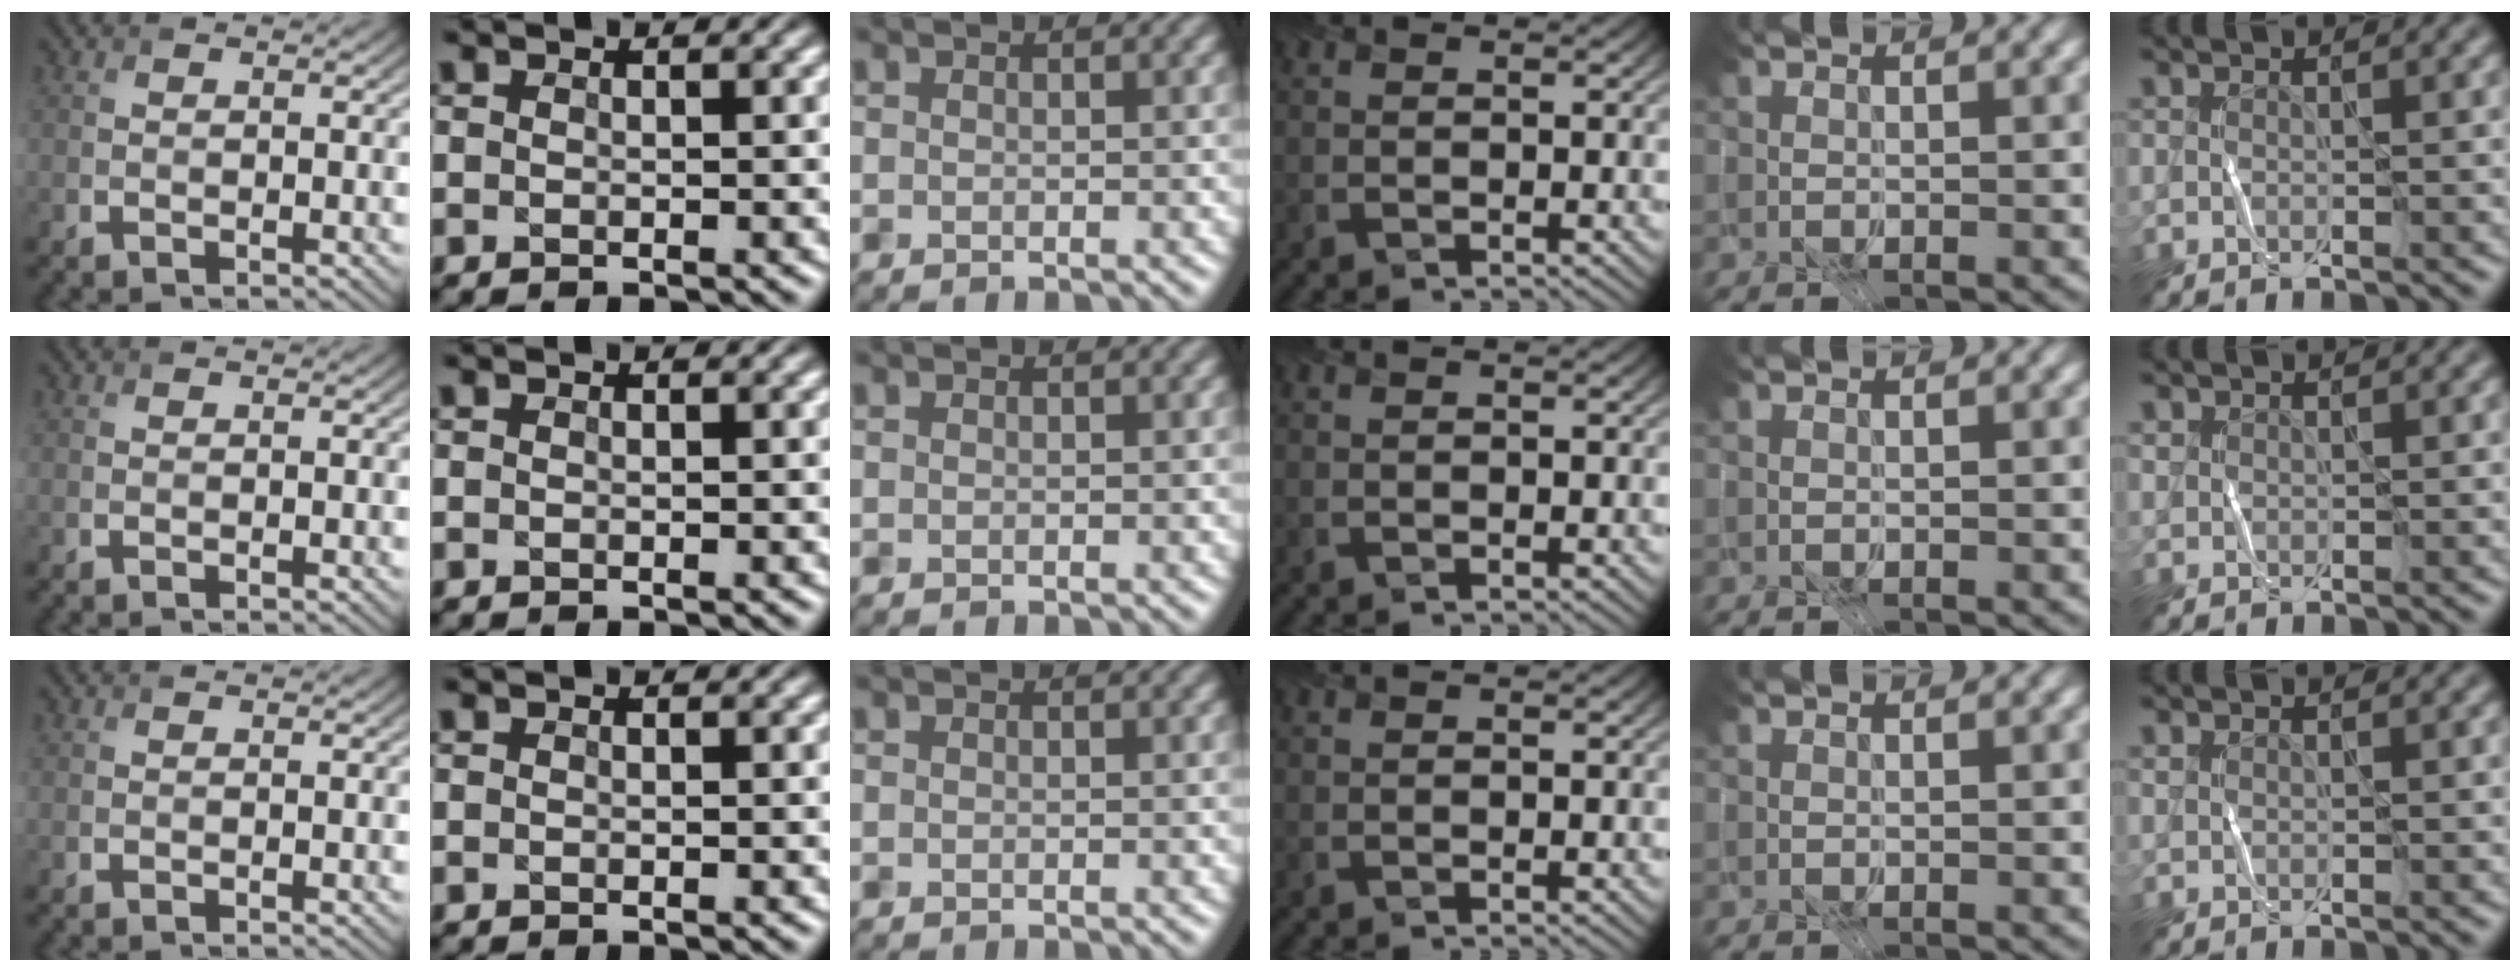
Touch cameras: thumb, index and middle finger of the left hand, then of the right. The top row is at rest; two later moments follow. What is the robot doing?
{"motion": "fold", "object": "coffee filter"}